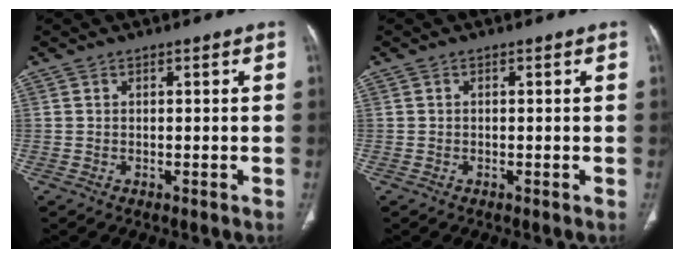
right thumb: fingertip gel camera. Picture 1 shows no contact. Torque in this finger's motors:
{"motor_torque": [0.36, 0.50, -0.21, 0.07, -0.01]}